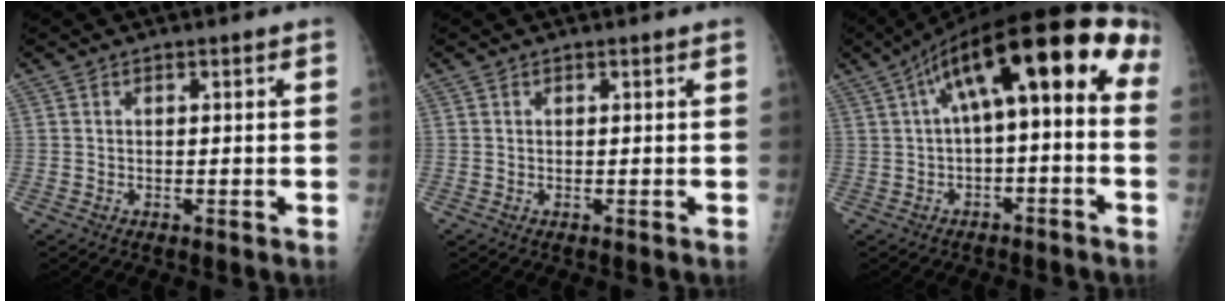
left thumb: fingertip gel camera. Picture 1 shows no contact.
{"total": 0.0}
{"total": 16.9, "force": [1.9, 6.2, 15.6], "torque": [-0.213, 0.066, 0.022]}